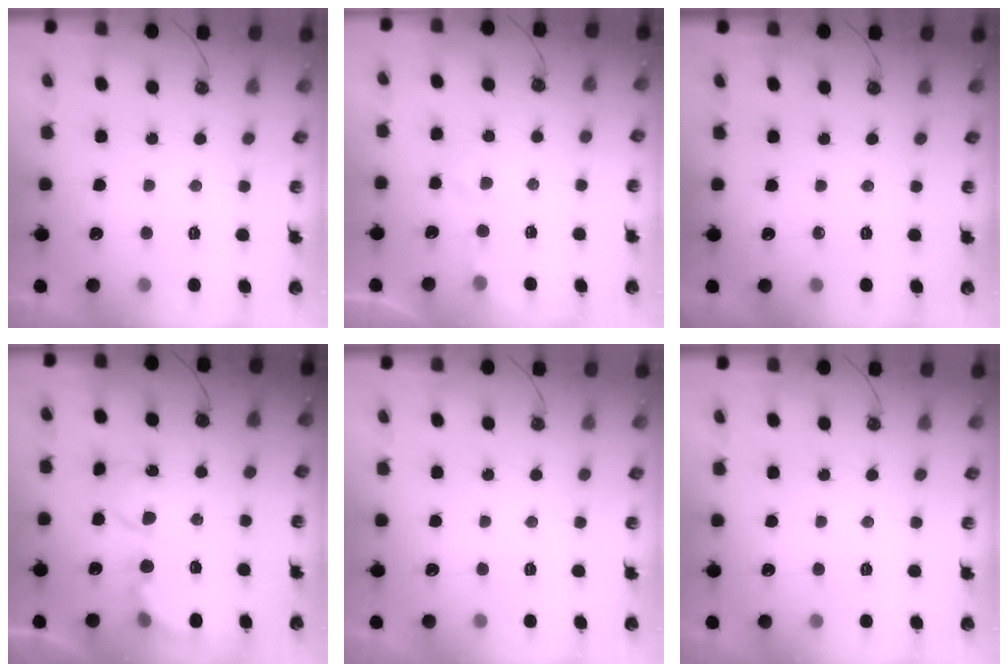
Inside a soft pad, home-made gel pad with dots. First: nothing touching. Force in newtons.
{"total": 3.3, "press": 3.3, "slide": 0.5}
{"total": 0.0}
{"total": 5.8, "press": 5.8, "slide": 0.6}
{"total": 0.0}
{"total": 0.0}